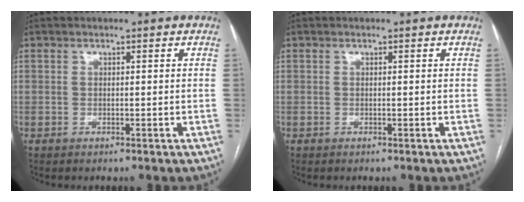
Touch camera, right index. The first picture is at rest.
{"total": 0.0}